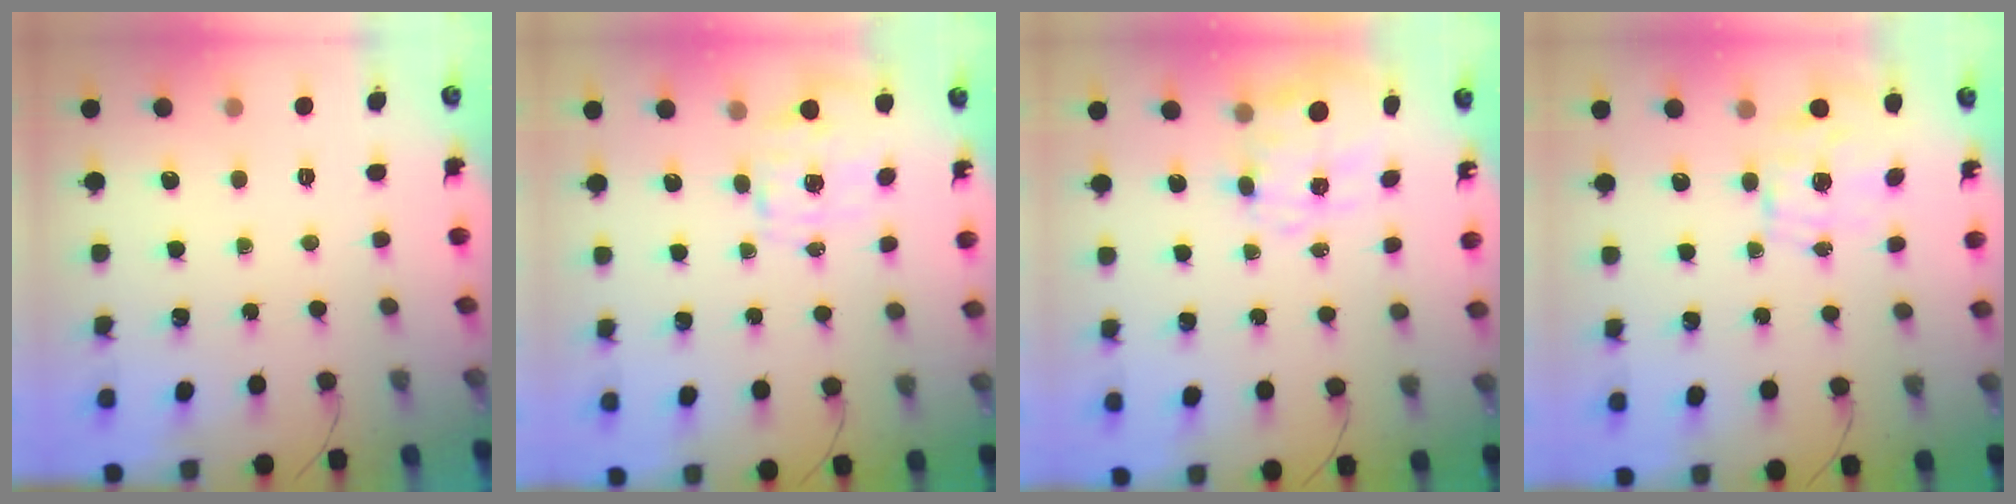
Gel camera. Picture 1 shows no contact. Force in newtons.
{"total": 1.5, "press": 1.4, "slide": 0.5}
{"total": 10.3, "press": 10.2, "slide": 1.1}
{"total": 1.6, "press": 1.4, "slide": 0.7}